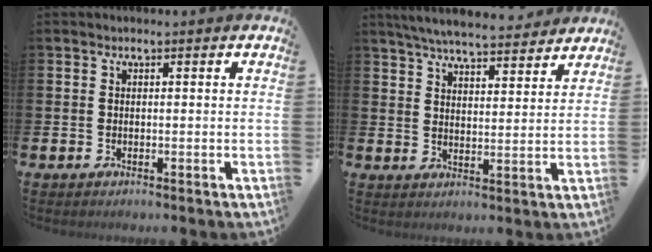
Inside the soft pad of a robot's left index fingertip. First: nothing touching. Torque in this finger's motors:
{"motor_torque": [1.12, -1.02, 0.60, 0.16]}